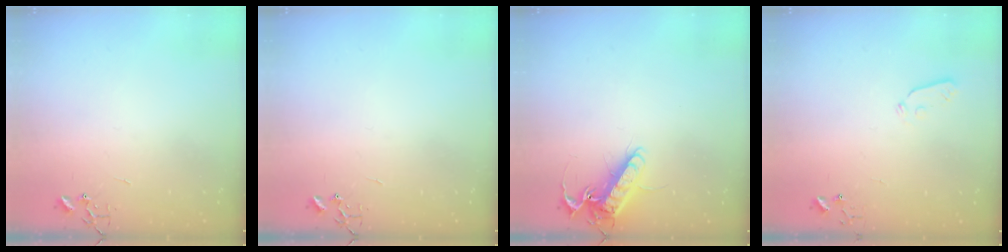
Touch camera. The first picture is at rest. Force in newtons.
{"total": 0.0}
{"total": 13.7, "press": 13.5, "slide": 2.3}
{"total": 3.5, "press": 3.3, "slide": 1.0}